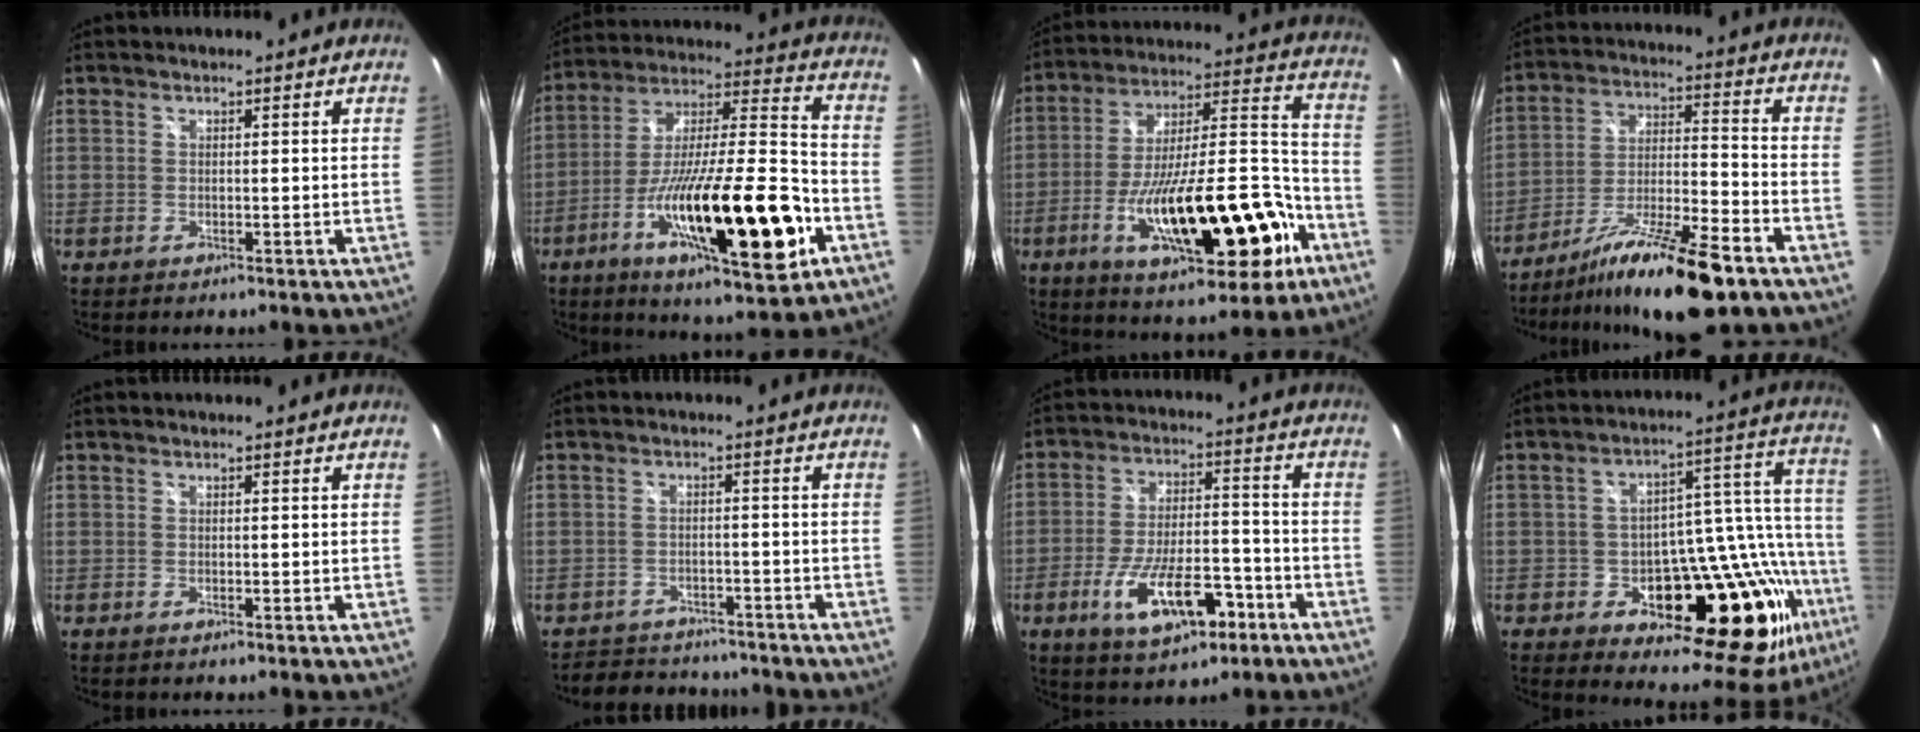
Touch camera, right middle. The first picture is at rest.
{"total": 26.0, "force": [-10.6, 5.3, 23.2], "torque": [-0.395, -0.035, -0.173]}
{"total": 26.2, "force": [-11.8, 8.3, 21.9], "torque": [-0.344, -0.007, -0.178]}
{"total": 15.9, "force": [-11.2, 2.8, 10.9], "torque": [-0.201, -0.020, -0.190]}
{"total": 0.0}
{"total": 8.4, "force": [-7.5, 3.4, 1.6], "torque": [-0.044, 0.018, -0.105]}
{"total": 13.8, "force": [-7.0, 5.5, 10.6], "torque": [-0.201, -0.001, -0.106]}
{"total": 26.4, "force": [-10.5, 12.9, 20.5], "torque": [-0.288, 0.000, -0.141]}